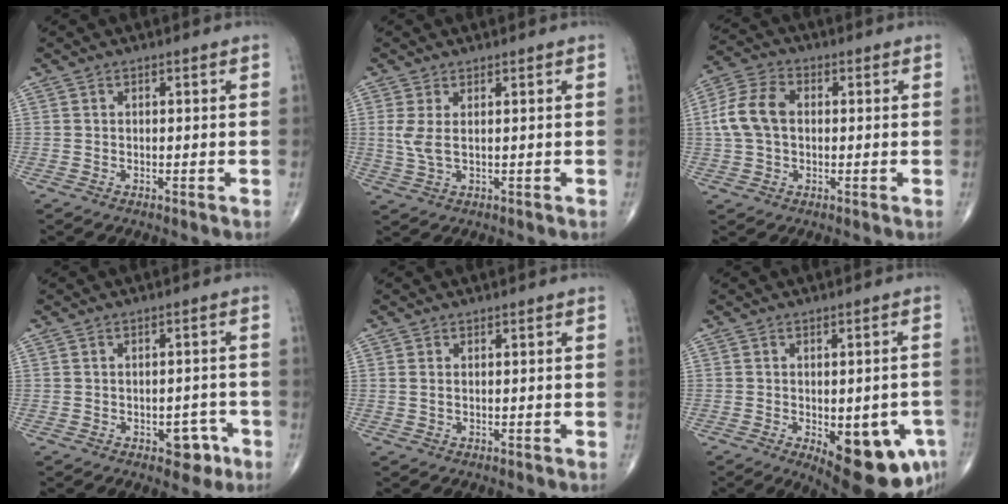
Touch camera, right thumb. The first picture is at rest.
{"total": 3.3, "force": [0.6, 1.2, 3.1], "torque": [-0.084, -0.007, 0.019]}
{"total": 9.0, "force": [0.6, 6.1, 6.5], "torque": [-0.135, 0.023, 0.006]}
{"total": 6.2, "force": [-2.7, 3.7, 4.2], "torque": [-0.022, 0.020, -0.028]}
{"total": 0.5, "force": [0.1, 0.2, 0.5], "torque": [-0.016, 0.001, 0.007]}
{"total": 15.9, "force": [-6.0, 6.7, 13.1], "torque": [-0.125, 0.005, -0.059]}